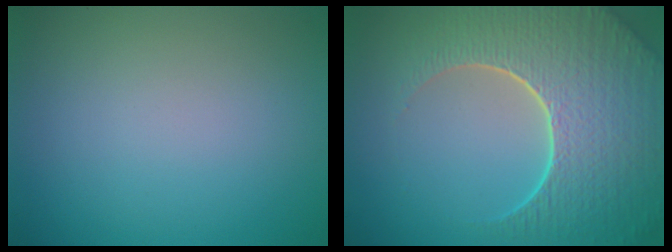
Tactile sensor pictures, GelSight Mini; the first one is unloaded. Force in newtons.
{"total": 9.4, "press": 6.7, "slide": 6.6}